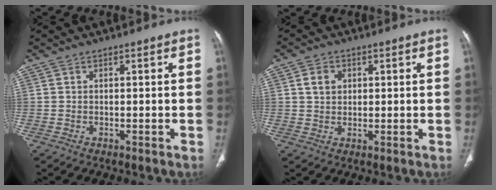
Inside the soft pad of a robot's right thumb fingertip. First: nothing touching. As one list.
[{"total": 3.6, "force": [1.0, 2.9, 1.8], "torque": [-0.017, 0.000, 0.018]}]